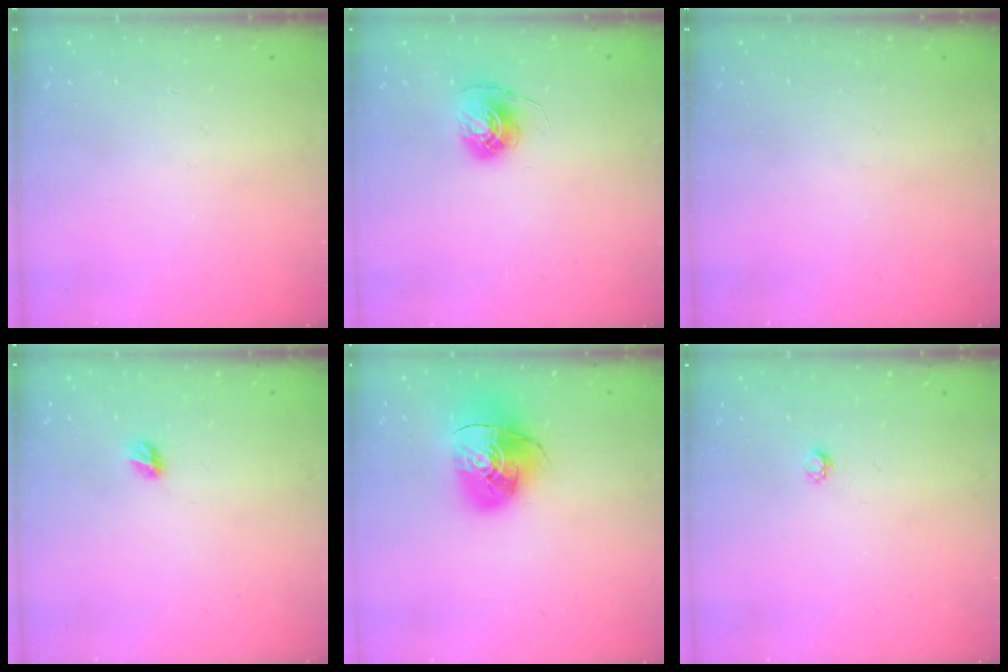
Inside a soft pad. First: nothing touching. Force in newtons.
{"total": 6.9, "press": 6.9, "slide": 0.5}
{"total": 0.0}
{"total": 4.4, "press": 4.4, "slide": 0.5}
{"total": 12.2, "press": 12.1, "slide": 1.6}
{"total": 2.7, "press": 2.7, "slide": 0.4}